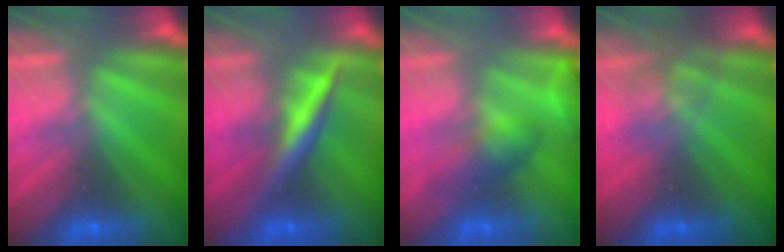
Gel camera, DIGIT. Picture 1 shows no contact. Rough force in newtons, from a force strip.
{"total": 2.9}
{"total": 4.5}
{"total": 2.5}